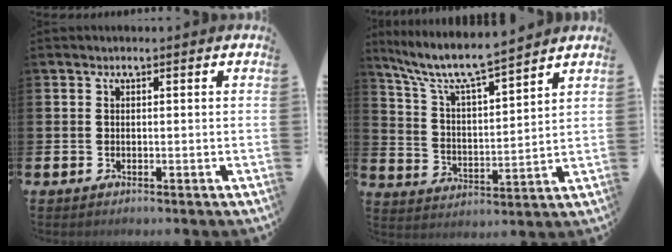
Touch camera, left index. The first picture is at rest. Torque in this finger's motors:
{"motor_torque": [0.63, -0.64, 0.18, 0.21]}